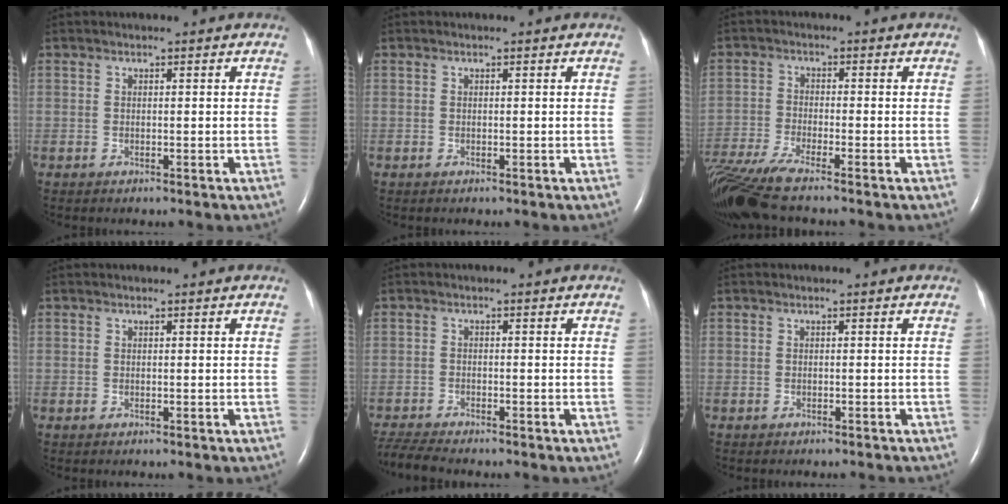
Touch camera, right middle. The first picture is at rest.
{"total": 0.0}
{"total": 9.7, "force": [-8.1, -0.2, 5.2], "torque": [-0.106, -0.025, -0.149]}
{"total": 0.0}
{"total": 4.8, "force": [-4.6, -0.2, 1.4], "torque": [-0.032, -0.021, -0.083]}
{"total": 1.5, "force": [-1.5, 0.2, 0.4], "torque": [-0.007, -0.002, -0.019]}